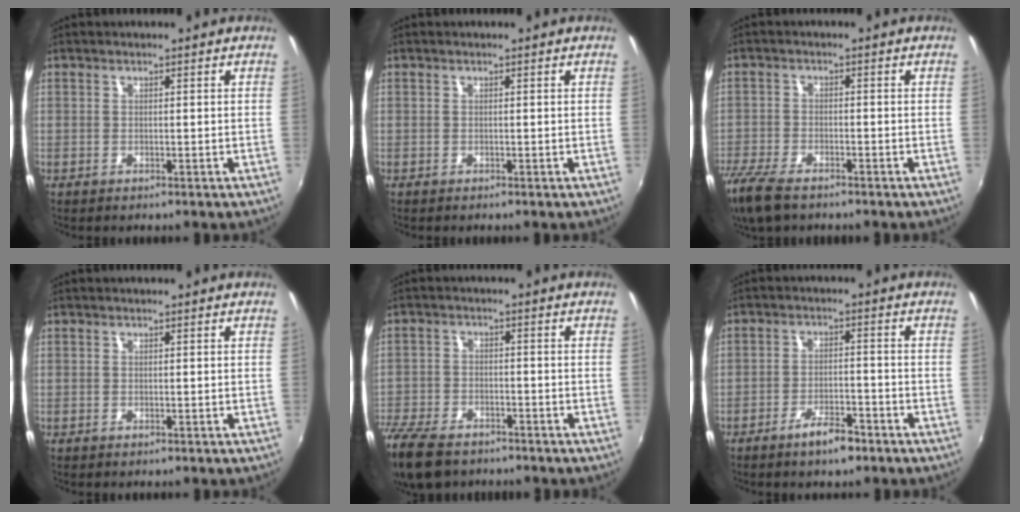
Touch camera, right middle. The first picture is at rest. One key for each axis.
{"total": 0.0}
{"total": 11.0, "fx": -8.1, "fy": 3.9, "fz": 6.2, "tx": -0.161, "ty": -0.043, "tz": -0.156}
{"total": 0.0}
{"total": 13.4, "fx": -9.9, "fy": 6.4, "fz": 6.4, "tx": -0.181, "ty": -0.031, "tz": -0.184}
{"total": 5.6, "fx": -3.9, "fy": 1.6, "fz": 3.7, "tx": -0.077, "ty": -0.001, "tz": -0.062}